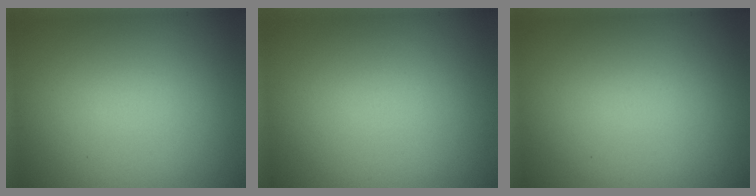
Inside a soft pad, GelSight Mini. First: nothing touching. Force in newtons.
{"total": 0.0}
{"total": 0.0}